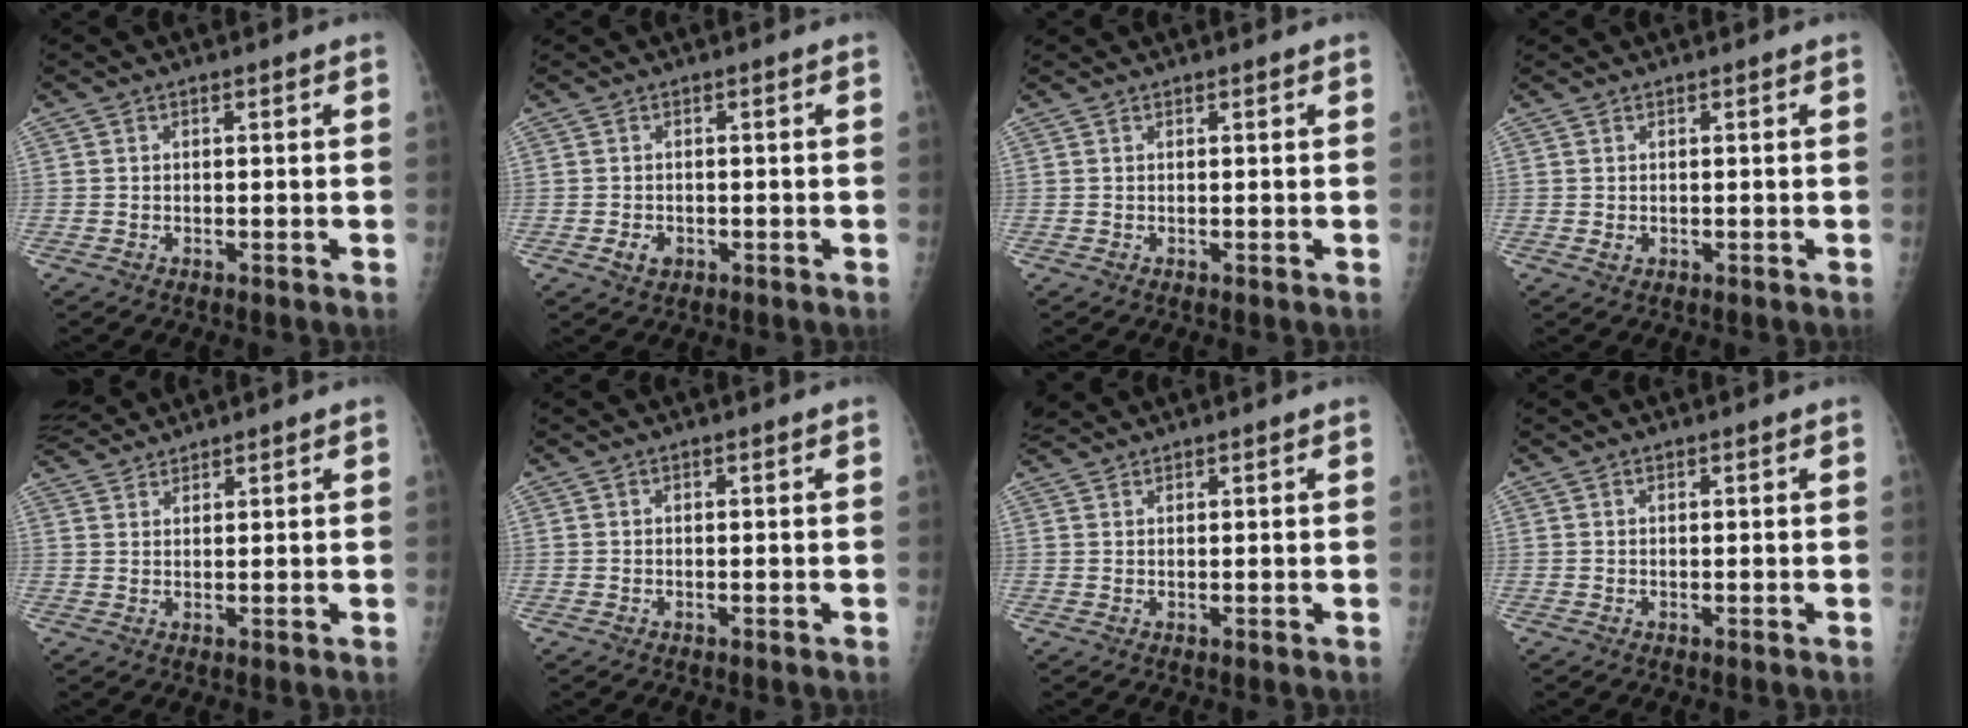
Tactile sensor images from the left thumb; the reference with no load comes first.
{"total": 1.8, "force": [-0.5, 1.5, 0.9], "torque": [-0.007, 0.002, -0.002]}
{"total": 0.0}
{"total": 0.9, "force": [0.3, 0.8, 0.3], "torque": [0.001, 0.001, 0.005]}
{"total": 4.6, "force": [4.6, 0.4, 0.3], "torque": [-0.006, 0.010, 0.090]}
{"total": 0.0}
{"total": 2.2, "force": [2.2, 0.2, 0.3], "torque": [-0.008, 0.015, 0.047]}
{"total": 0.0}